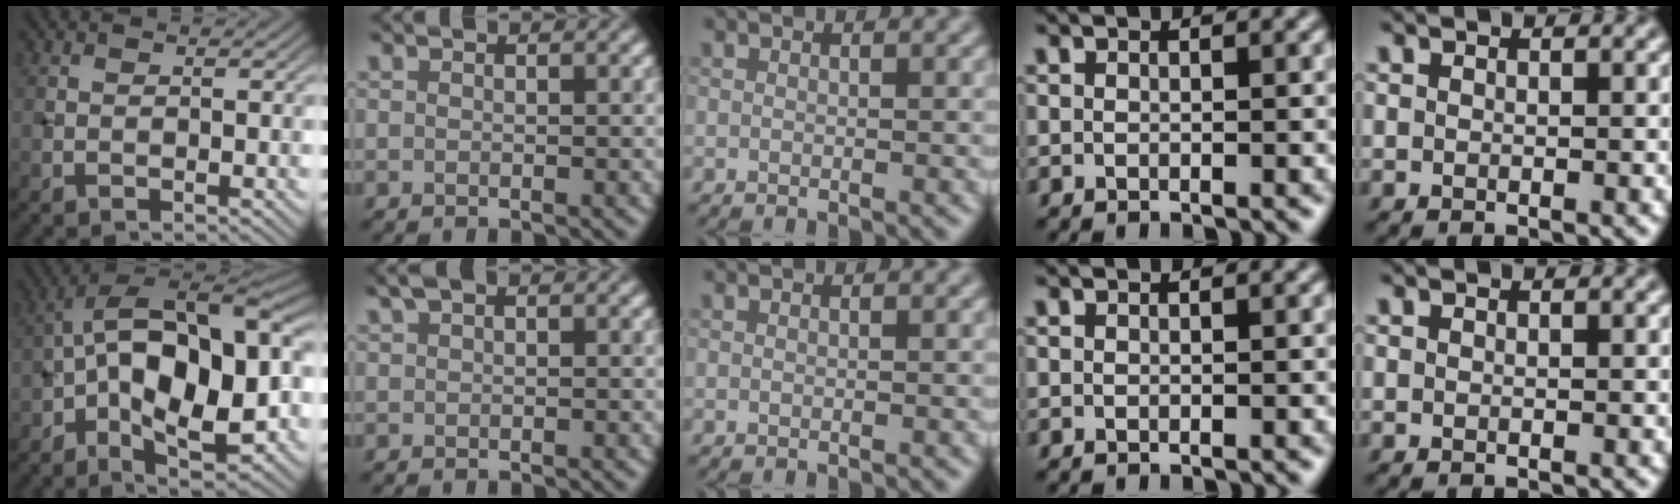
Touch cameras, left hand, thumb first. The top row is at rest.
{"thumb": {"total": 16.5, "force": [-2.3, 8.6, 13.9], "torque": [-0.229, 0.019, -0.055]}, "index": {"total": 1.3, "force": [0.9, 0.6, 0.8], "torque": [-0.010, 0.012, 0.015]}}